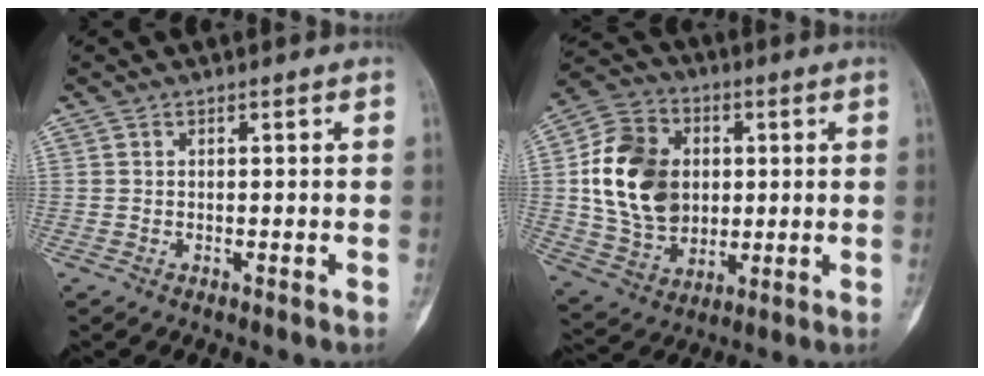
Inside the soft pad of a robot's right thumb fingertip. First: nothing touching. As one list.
[{"total": 17.9, "force": [2.0, 13.7, 11.4], "torque": [-0.178, 0.005, 0.041]}]